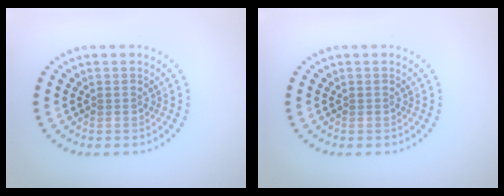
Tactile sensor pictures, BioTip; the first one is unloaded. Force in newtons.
{"total": 0.0}